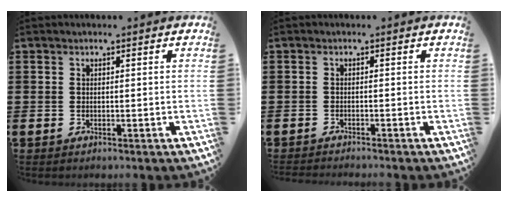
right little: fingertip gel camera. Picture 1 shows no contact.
{"total": 0.8, "force": [-0.8, -0.1, 0.0], "torque": [-0.001, -0.001, -0.017]}